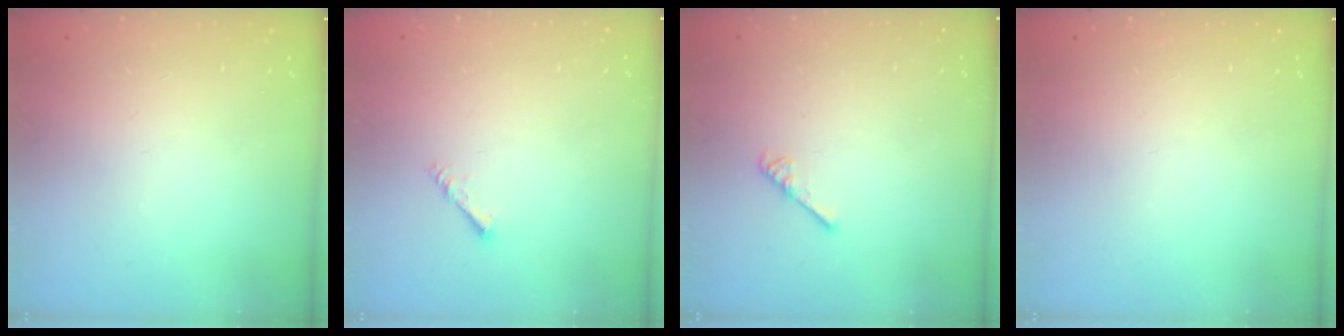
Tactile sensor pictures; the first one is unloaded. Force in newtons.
{"total": 1.6, "press": 1.5, "slide": 0.3}
{"total": 2.7, "press": 2.6, "slide": 0.4}
{"total": 0.0}